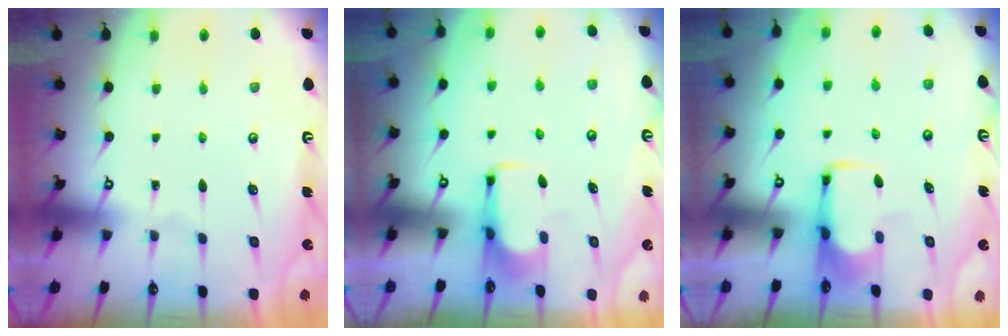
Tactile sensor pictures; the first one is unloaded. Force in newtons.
{"total": 2.0, "press": 1.9, "slide": 0.4}
{"total": 2.0, "press": 2.0, "slide": 0.4}